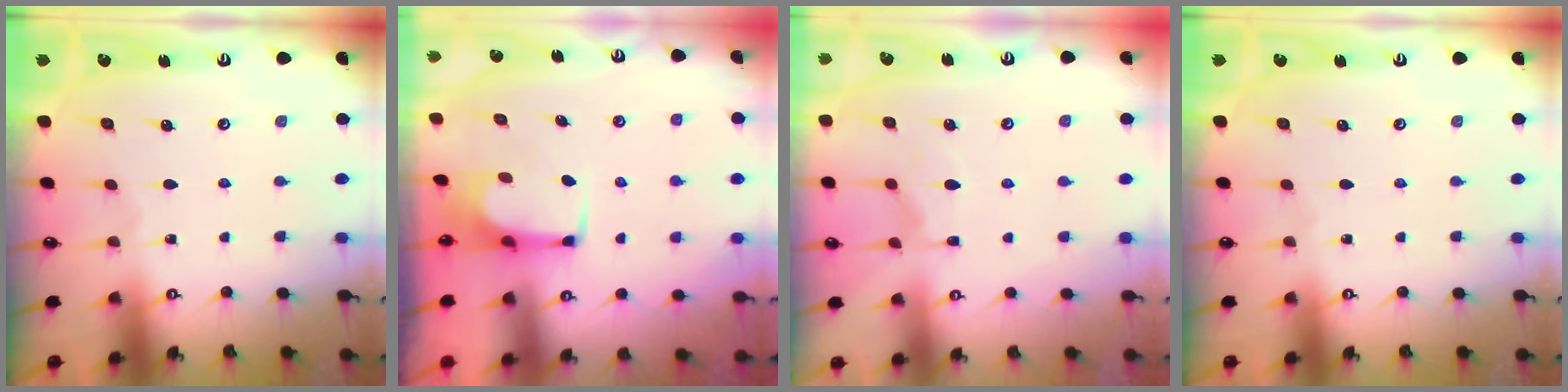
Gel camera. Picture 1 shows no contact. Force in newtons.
{"total": 1.5, "press": 1.4, "slide": 0.2}
{"total": 6.0, "press": 5.8, "slide": 1.3}
{"total": 0.0}